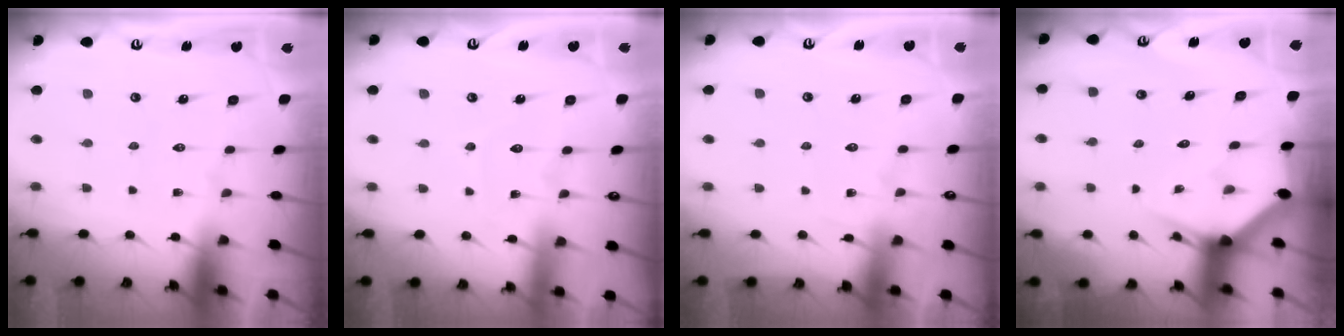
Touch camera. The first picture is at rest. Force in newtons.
{"total": 3.5, "press": 3.4, "slide": 0.4}
{"total": 4.2, "press": 4.2, "slide": 0.5}
{"total": 3.8, "press": 3.7, "slide": 0.3}